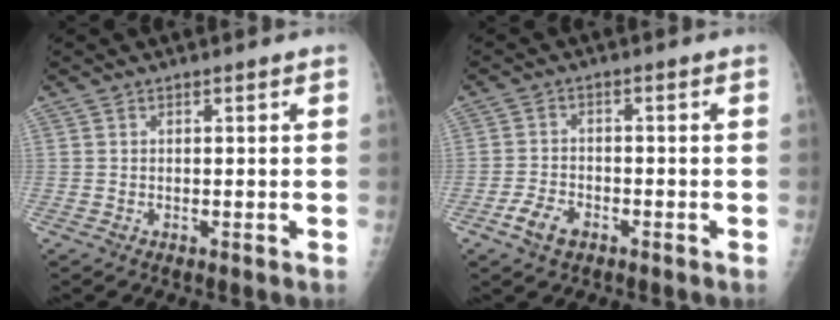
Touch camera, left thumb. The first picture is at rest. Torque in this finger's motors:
{"motor_torque": [-0.55, 0.56, -0.09, 0.04, 0.09]}